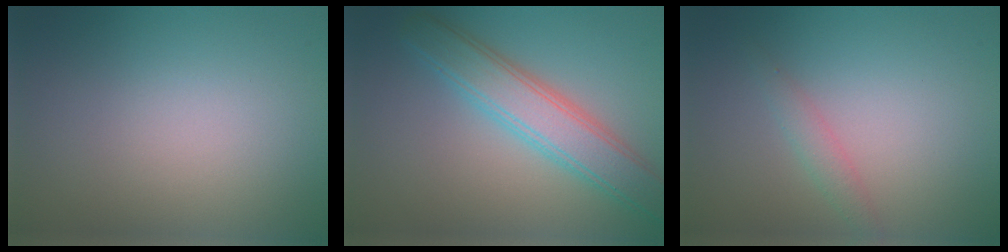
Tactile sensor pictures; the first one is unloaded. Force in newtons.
{"total": 4.9, "press": 4.9, "slide": 0.3}
{"total": 1.3, "press": 1.3, "slide": 0.0}